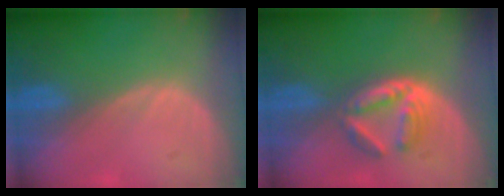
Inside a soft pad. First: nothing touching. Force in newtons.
{"total": 6.3, "press": 5.4, "slide": 3.1}